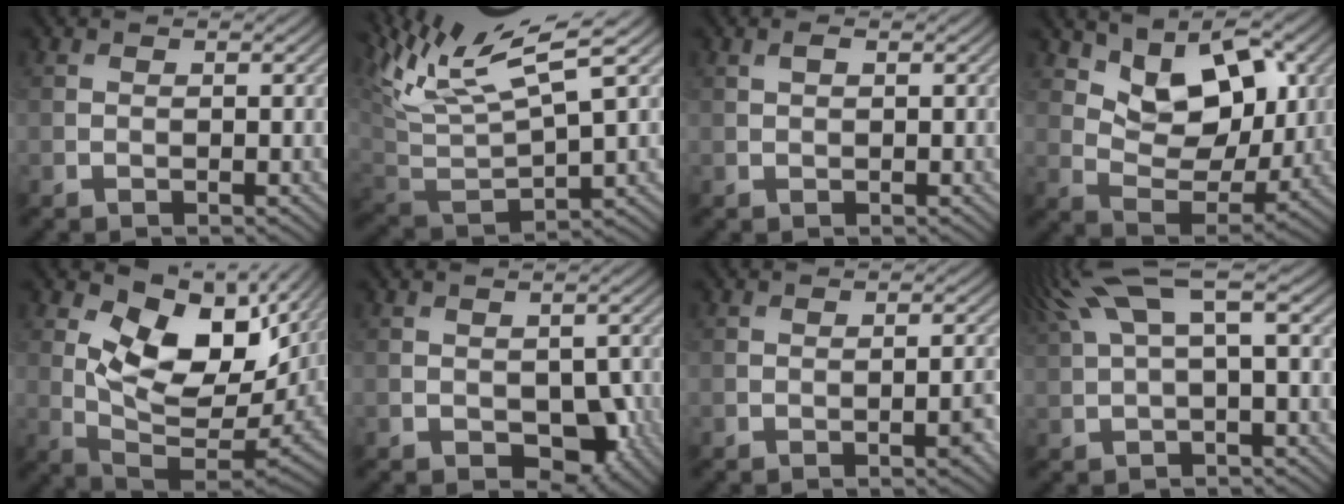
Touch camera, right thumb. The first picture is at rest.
{"total": 12.2, "force": [7.6, 3.2, 9.0], "torque": [-0.206, 0.016, 0.147]}
{"total": 1.0, "force": [0.5, 0.4, 0.8], "torque": [-0.021, 0.002, 0.010]}
{"total": 10.7, "force": [5.0, 6.0, 7.2], "torque": [-0.142, -0.013, 0.086]}
{"total": 14.2, "force": [4.8, 7.4, 11.1], "torque": [-0.194, -0.017, 0.093]}
{"total": 5.3, "force": [-1.8, 3.3, 3.8], "torque": [-0.052, -0.017, -0.019]}
{"total": 2.2, "force": [-0.8, 0.4, 2.0], "torque": [-0.027, 0.005, -0.013]}
{"total": 8.0, "force": [3.1, 2.1, 7.1], "torque": [-0.145, 0.032, 0.061]}